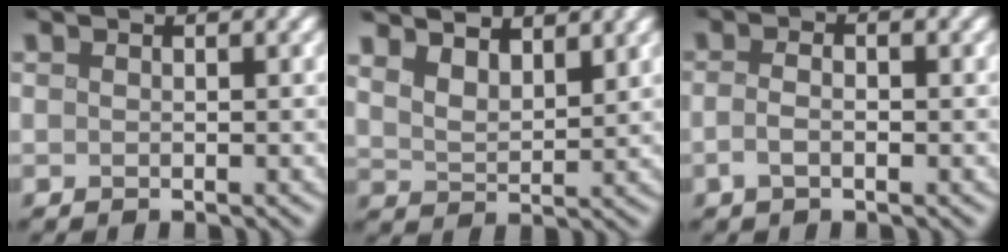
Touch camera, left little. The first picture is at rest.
{"total": 3.9, "force": [2.9, 1.5, 2.0], "torque": [-0.042, 0.007, 0.050]}
{"total": 1.2, "force": [-0.6, 0.2, 1.1], "torque": [-0.033, 0.001, -0.008]}